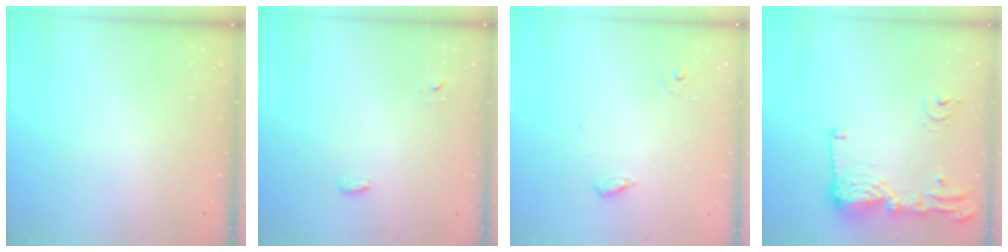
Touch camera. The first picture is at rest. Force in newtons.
{"total": 2.8, "press": 2.7, "slide": 0.6}
{"total": 4.6, "press": 4.6, "slide": 0.4}
{"total": 15.0, "press": 14.9, "slide": 1.6}